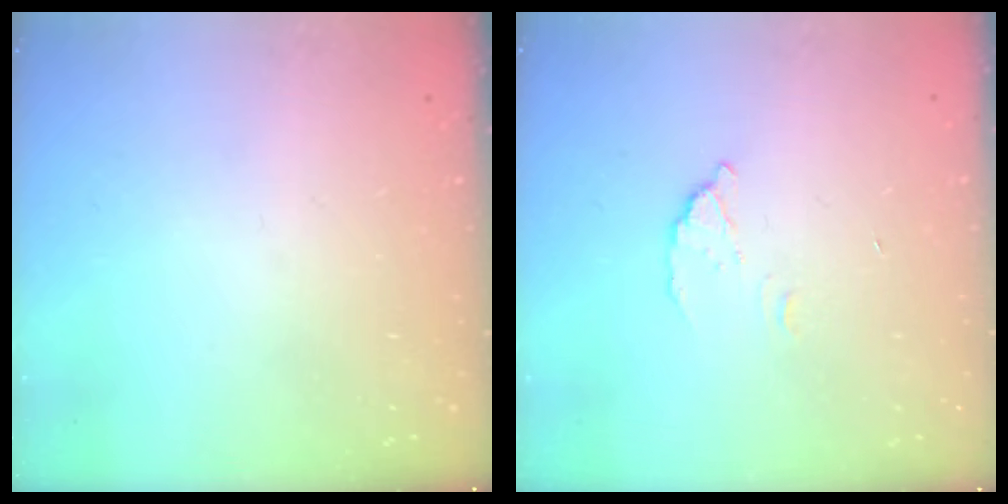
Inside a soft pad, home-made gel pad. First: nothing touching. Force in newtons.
{"total": 2.7, "press": 2.7, "slide": 0.1}